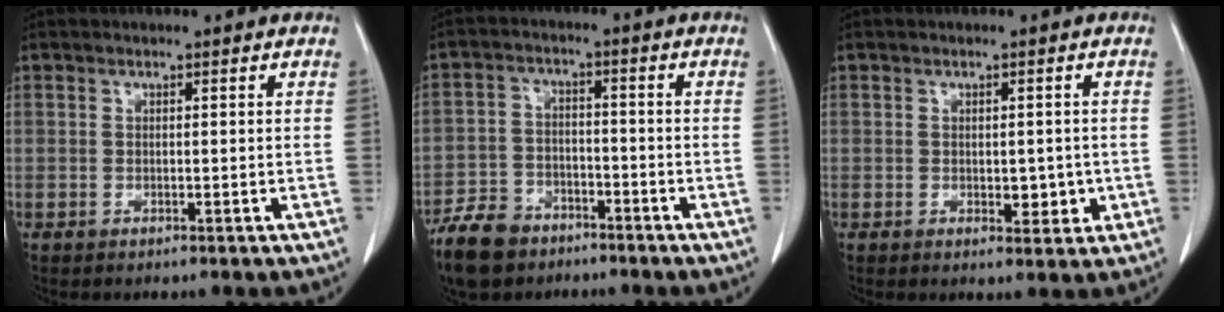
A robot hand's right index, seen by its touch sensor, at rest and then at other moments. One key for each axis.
{"total": 8.1, "fx": -6.0, "fy": 4.7, "fz": 2.8, "tx": -0.063, "ty": -0.003, "tz": -0.109}
{"total": 3.3, "fx": -0.5, "fy": 1.9, "fz": 2.7, "tx": -0.028, "ty": -0.001, "tz": 0.001}